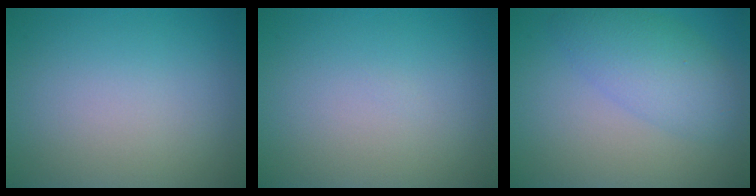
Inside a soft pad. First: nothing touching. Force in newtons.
{"total": 0.0}
{"total": 4.5, "press": 4.5, "slide": 0.1}